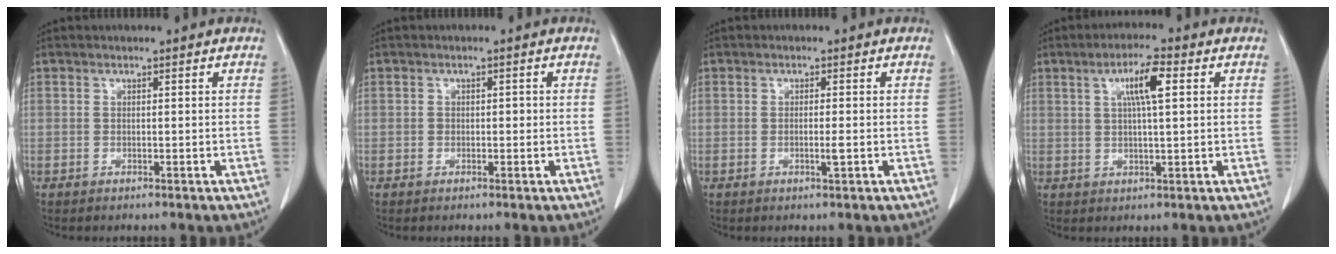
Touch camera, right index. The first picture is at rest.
{"total": 1.8, "force": [-0.2, 1.3, 1.2], "torque": [-0.026, 0.012, 0.000]}
{"total": 2.0, "force": [-0.4, 0.4, 1.9], "torque": [-0.039, -0.001, -0.006]}
{"total": 6.4, "force": [2.1, 1.1, 6.0], "torque": [-0.111, 0.009, 0.038]}